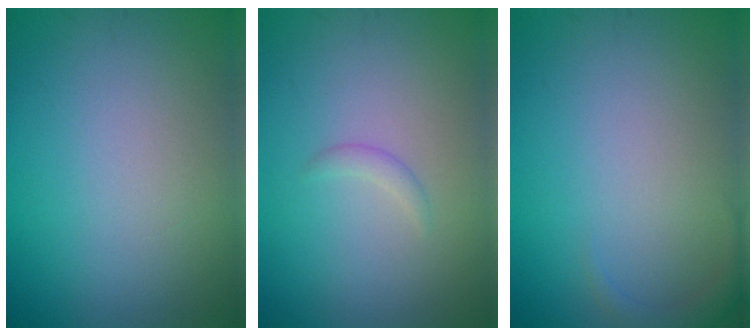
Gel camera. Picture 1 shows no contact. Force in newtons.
{"total": 0.9, "press": 0.9, "slide": 0.0}
{"total": 1.4, "press": 1.4, "slide": 0.1}